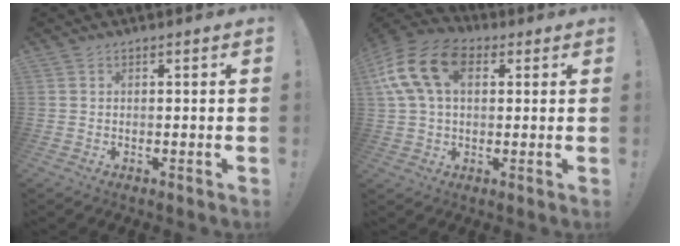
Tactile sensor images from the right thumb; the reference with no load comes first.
{"total": 17.3, "force": [5.2, 11.3, 12.0], "torque": [-0.235, 0.000, 0.095]}